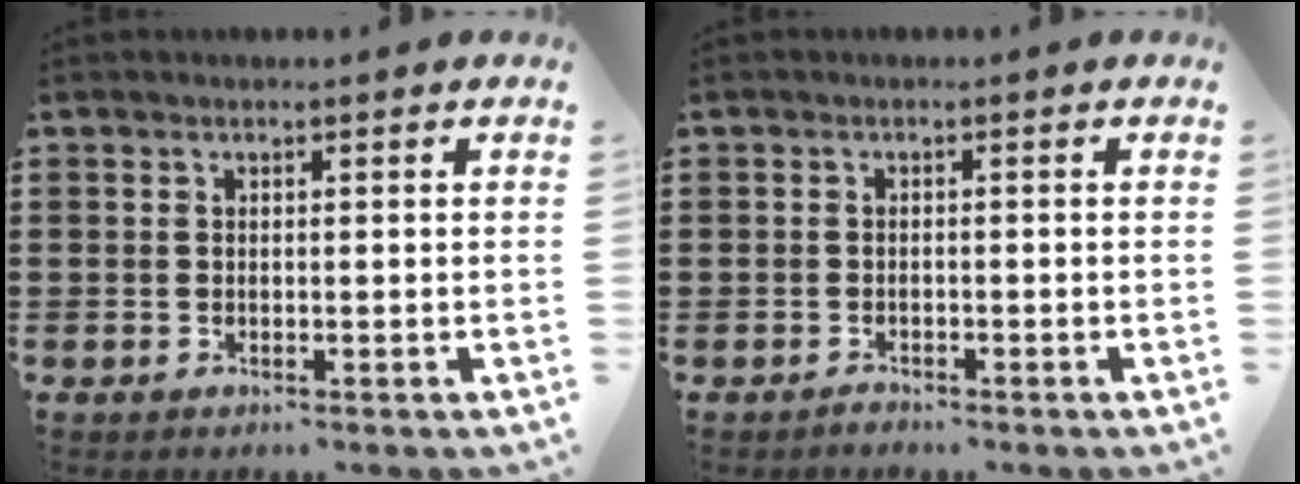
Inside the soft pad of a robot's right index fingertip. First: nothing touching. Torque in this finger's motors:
{"motor_torque": [1.08, 1.06, -1.06, -0.21]}